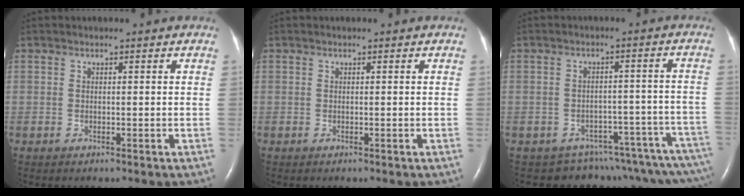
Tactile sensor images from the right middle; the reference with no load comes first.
{"total": 0.0}
{"total": 14.4, "force": [-13.9, 2.4, 3.0], "torque": [0.009, 0.040, -0.155]}